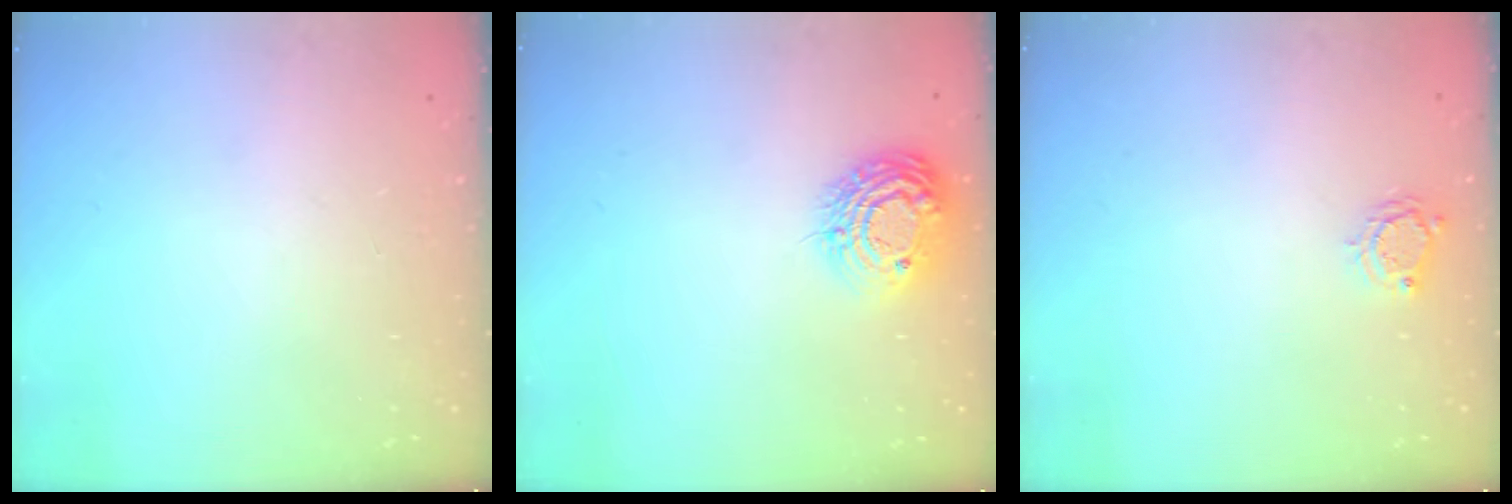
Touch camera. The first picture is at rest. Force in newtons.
{"total": 11.9, "press": 11.9, "slide": 0.8}
{"total": 3.9, "press": 3.9, "slide": 0.4}